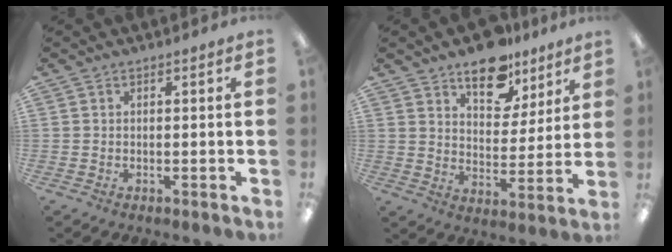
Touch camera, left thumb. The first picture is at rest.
{"total": 13.1, "force": [9.9, 6.8, 5.3], "torque": [-0.067, -0.062, 0.179]}